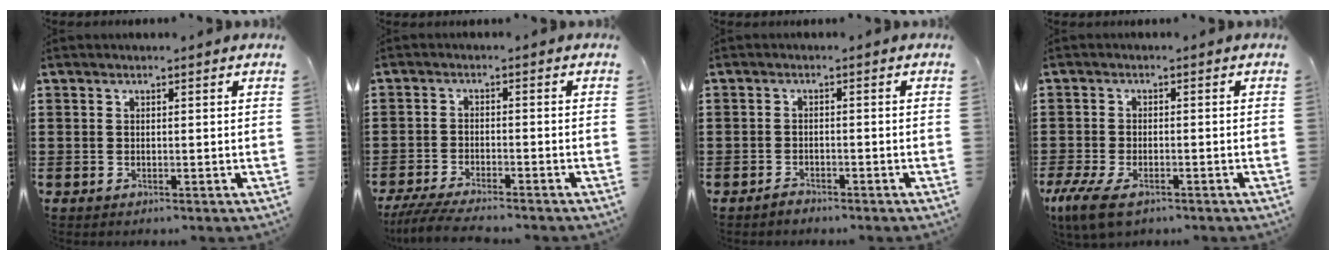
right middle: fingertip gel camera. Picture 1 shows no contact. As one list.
[{"total": 4.4, "force": [-4.1, 0.3, 1.7], "torque": [-0.048, -0.014, -0.084]}, {"total": 1.4, "force": [-1.3, 0.4, 0.1], "torque": [-0.007, 0.002, -0.028]}, {"total": 4.4, "force": [-2.8, 1.7, 2.9], "torque": [-0.078, -0.005, -0.058]}]